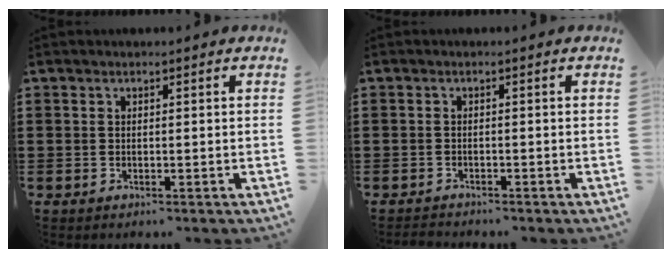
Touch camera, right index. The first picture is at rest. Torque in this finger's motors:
{"motor_torque": [-1.01, 1.12, -1.05, -0.21]}